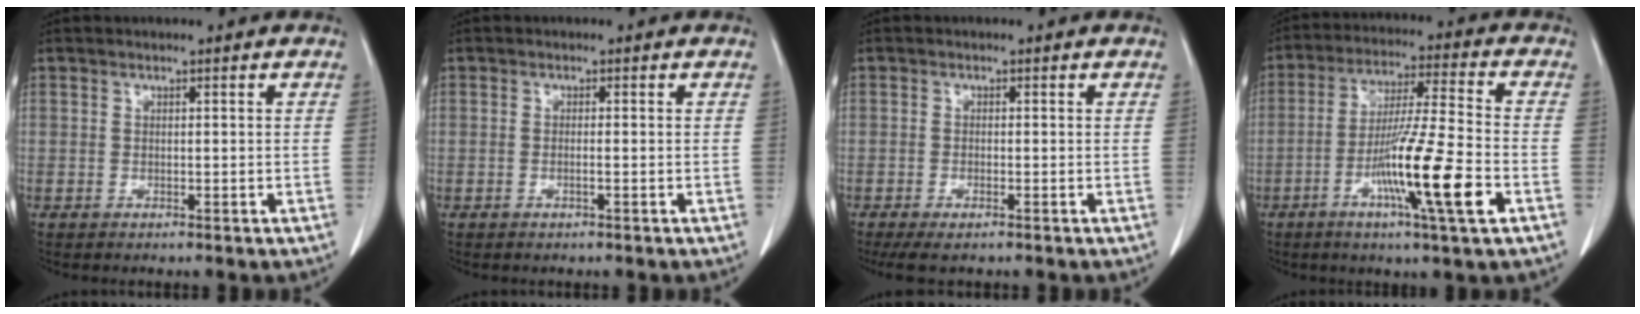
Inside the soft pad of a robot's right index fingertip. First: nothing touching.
{"total": 0.8, "force": [-0.3, -0.1, 0.8], "torque": [-0.017, 0.000, -0.005]}
{"total": 3.7, "force": [-2.6, 0.7, 2.6], "torque": [-0.044, -0.009, -0.042]}
{"total": 14.4, "force": [-5.2, -0.5, 13.4], "torque": [-0.246, -0.017, -0.097]}